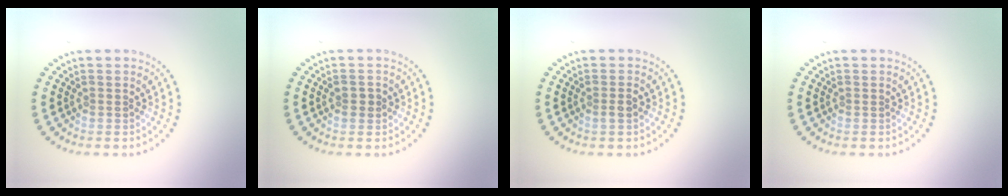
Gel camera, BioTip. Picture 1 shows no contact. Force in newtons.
{"total": 1.2, "press": 1.2, "slide": 0.1}
{"total": 1.0, "press": 0.8, "slide": 0.5}
{"total": 0.0}